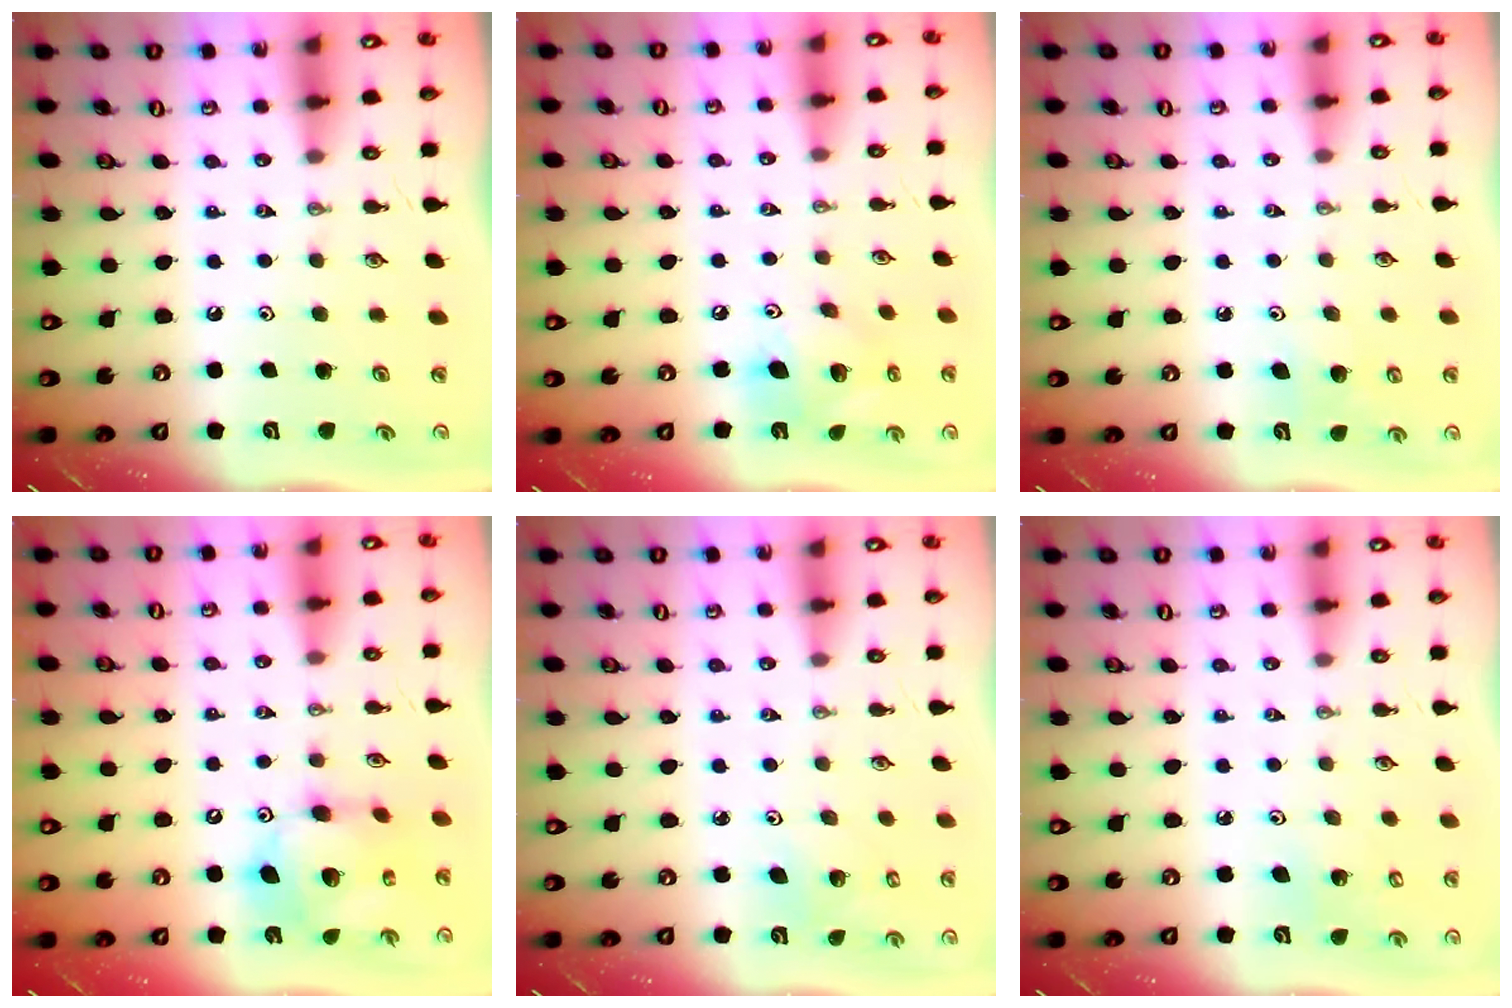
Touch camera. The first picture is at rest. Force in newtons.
{"total": 13.4, "press": 13.1, "slide": 2.7}
{"total": 5.8, "press": 5.6, "slide": 1.3}
{"total": 13.7, "press": 13.6, "slide": 1.4}
{"total": 3.4, "press": 3.4, "slide": 0.4}
{"total": 3.7, "press": 3.7, "slide": 0.4}